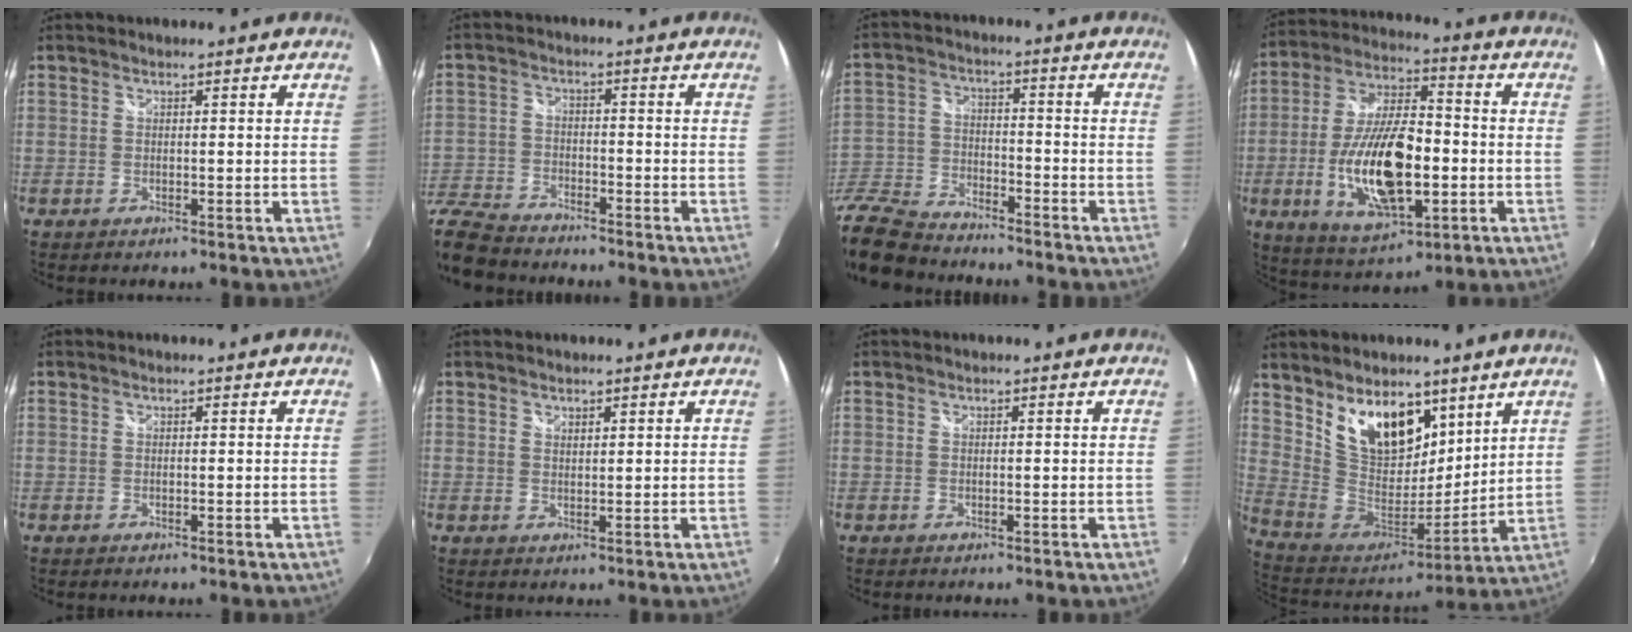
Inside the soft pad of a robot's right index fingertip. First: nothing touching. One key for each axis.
{"total": 13.2, "fx": -10.8, "fy": 5.4, "fz": 5.2, "tx": -0.150, "ty": -0.016, "tz": -0.211}
{"total": 21.9, "fx": -16.4, "fy": 10.1, "fz": 10.4, "tx": -0.278, "ty": -0.014, "tz": -0.296}
{"total": 19.5, "fx": -4.3, "fy": 8.2, "fz": 17.1, "tx": -0.339, "ty": -0.008, "tz": -0.068}
{"total": 0.0}
{"total": 1.2, "fx": 1.0, "fy": 0.6, "fz": 0.4, "tx": -0.003, "ty": 0.001, "tz": 0.017}
{"total": 0.0}
{"total": 17.4, "fx": 10.0, "fy": 9.9, "fz": 10.2, "tx": -0.196, "ty": 0.009, "tz": 0.202}